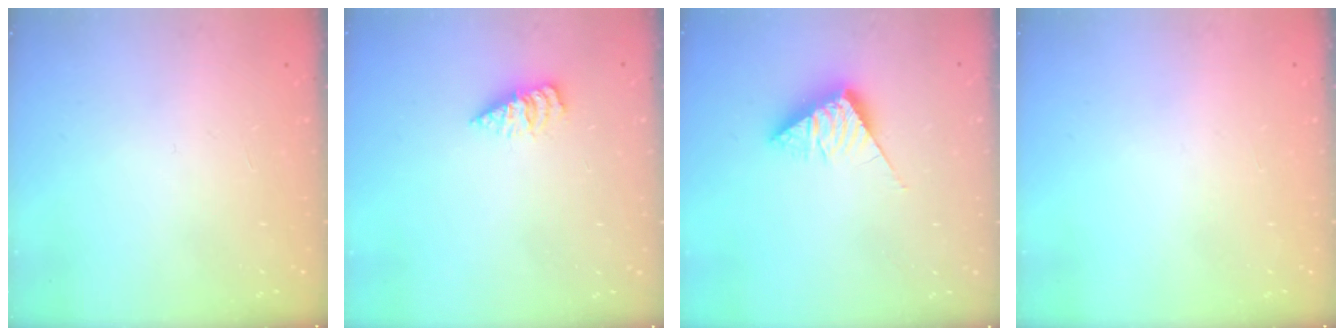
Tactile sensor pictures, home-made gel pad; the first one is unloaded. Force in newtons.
{"total": 4.8, "press": 4.8, "slide": 0.6}
{"total": 7.9, "press": 7.9, "slide": 0.4}
{"total": 0.0}